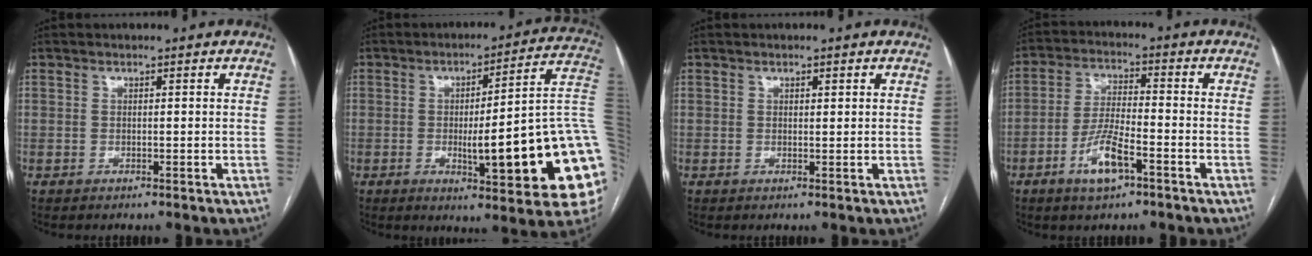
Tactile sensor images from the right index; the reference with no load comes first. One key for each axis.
{"total": 23.4, "fx": -3.9, "fy": 2.8, "fz": 23.0, "tx": -0.200, "ty": 0.014, "tz": -0.045}
{"total": 0.7, "fx": 0.4, "fy": 0.3, "fz": 0.5, "tx": -0.007, "ty": 0.000, "tz": 0.006}
{"total": 7.5, "fx": -3.9, "fy": 1.9, "fz": 6.1, "tx": -0.121, "ty": -0.006, "tz": -0.068}